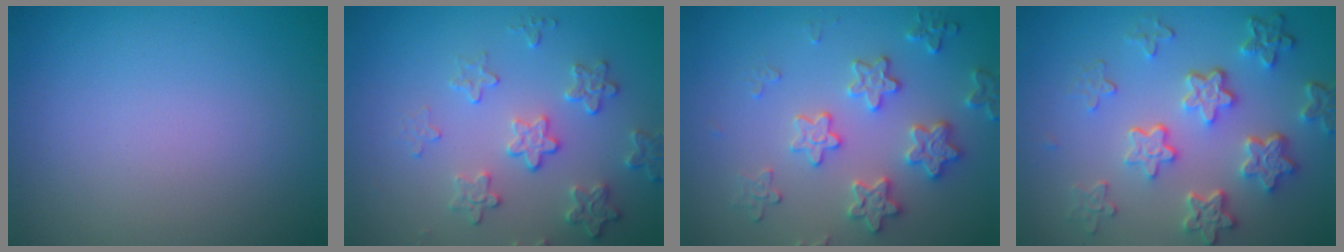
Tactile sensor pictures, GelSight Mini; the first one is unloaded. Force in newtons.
{"total": 3.1, "press": 3.0, "slide": 1.0}
{"total": 3.6, "press": 3.6, "slide": 0.4}
{"total": 6.0, "press": 4.4, "slide": 4.0}